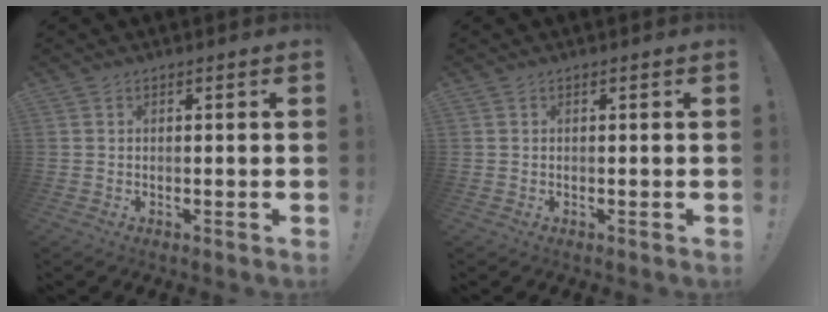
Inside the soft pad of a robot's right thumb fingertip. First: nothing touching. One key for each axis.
{"total": 0.0}